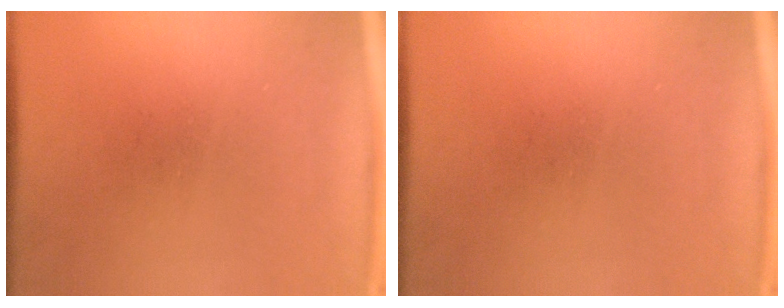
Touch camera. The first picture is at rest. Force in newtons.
{"total": 0.0}